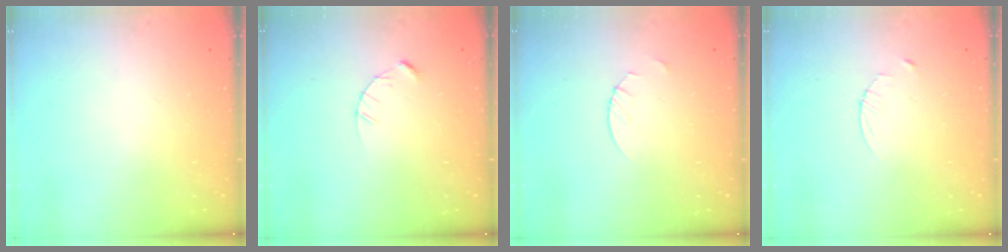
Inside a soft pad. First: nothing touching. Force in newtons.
{"total": 2.4, "press": 2.4, "slide": 0.3}
{"total": 1.9, "press": 1.9, "slide": 0.2}
{"total": 2.3, "press": 2.3, "slide": 0.3}